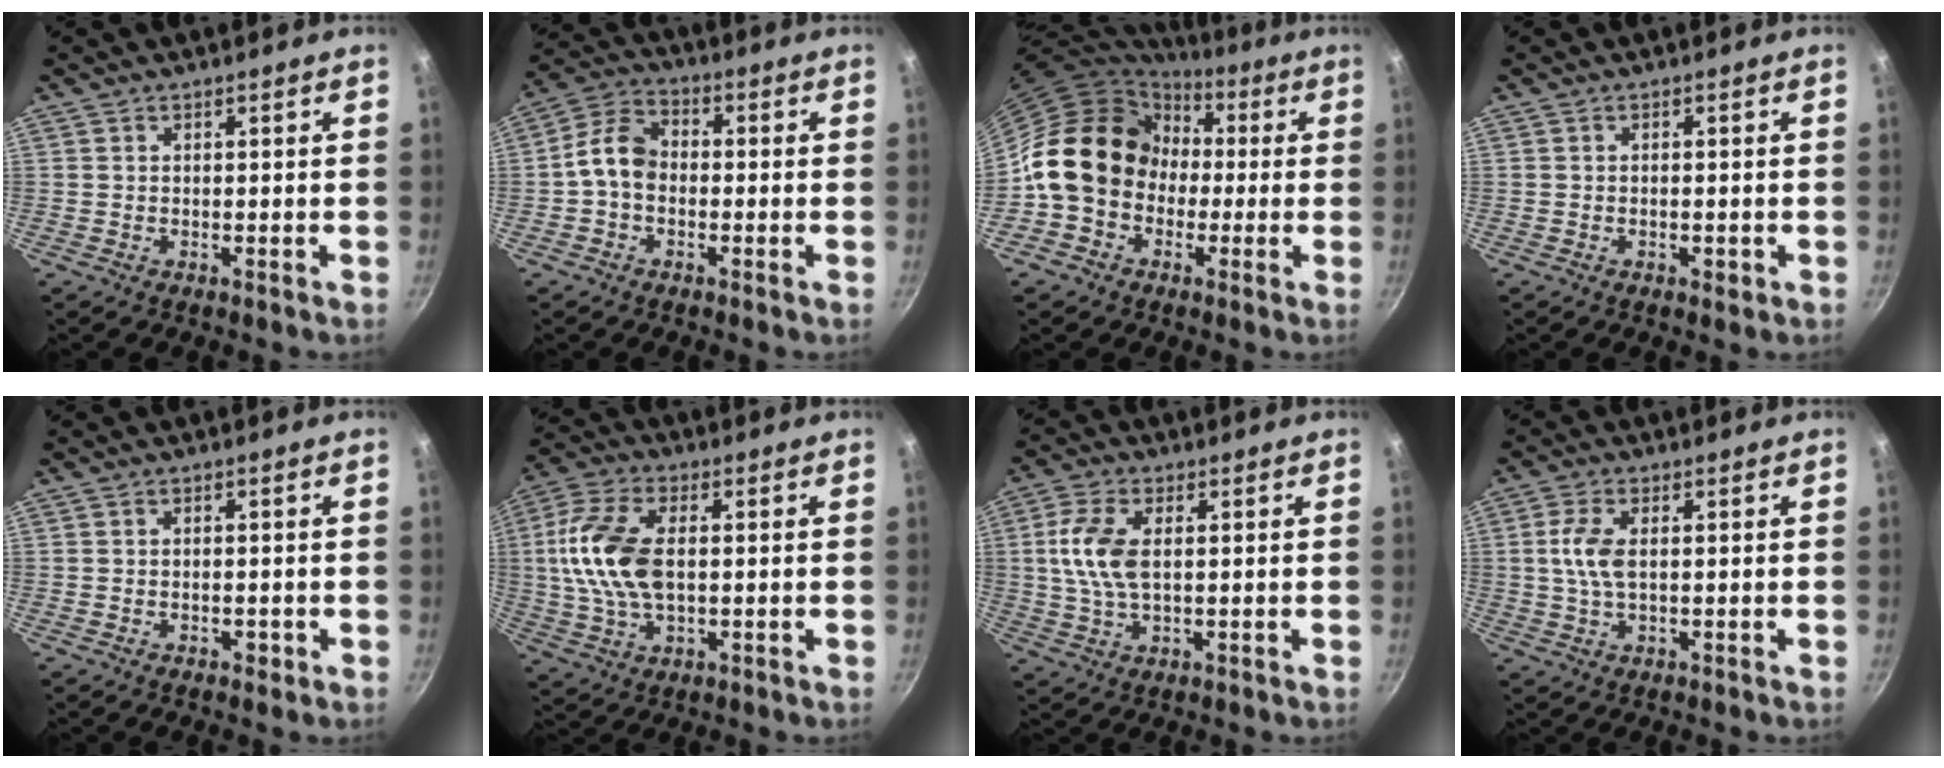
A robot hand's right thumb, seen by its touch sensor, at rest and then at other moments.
{"total": 7.5, "force": [-1.0, 5.4, 5.1], "torque": [-0.084, 0.028, -0.038]}
{"total": 17.2, "force": [-0.3, 14.4, 9.3], "torque": [-0.123, 0.049, -0.016]}
{"total": 1.6, "force": [-0.6, 0.9, 1.2], "torque": [-0.019, 0.001, -0.009]}
{"total": 1.7, "force": [-0.7, 1.0, 1.2], "torque": [-0.016, 0.003, -0.009]}
{"total": 14.3, "force": [0.9, 8.0, 11.8], "torque": [-0.234, 0.015, 0.008]}
{"total": 8.8, "force": [1.1, 4.6, 7.4], "torque": [-0.152, 0.007, 0.018]}
{"total": 5.6, "force": [0.6, 2.7, 4.9], "torque": [-0.106, 0.006, 0.009]}